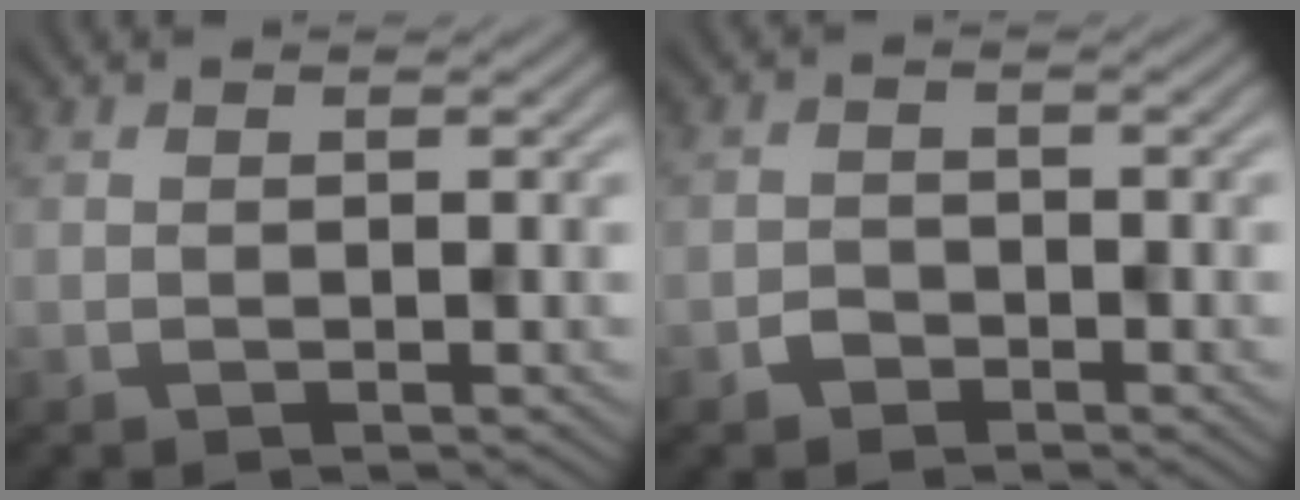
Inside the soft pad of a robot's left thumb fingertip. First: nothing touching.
{"total": 1.7, "force": [-1.2, 1.2, 0.2], "torque": [-0.001, 0.002, -0.029]}